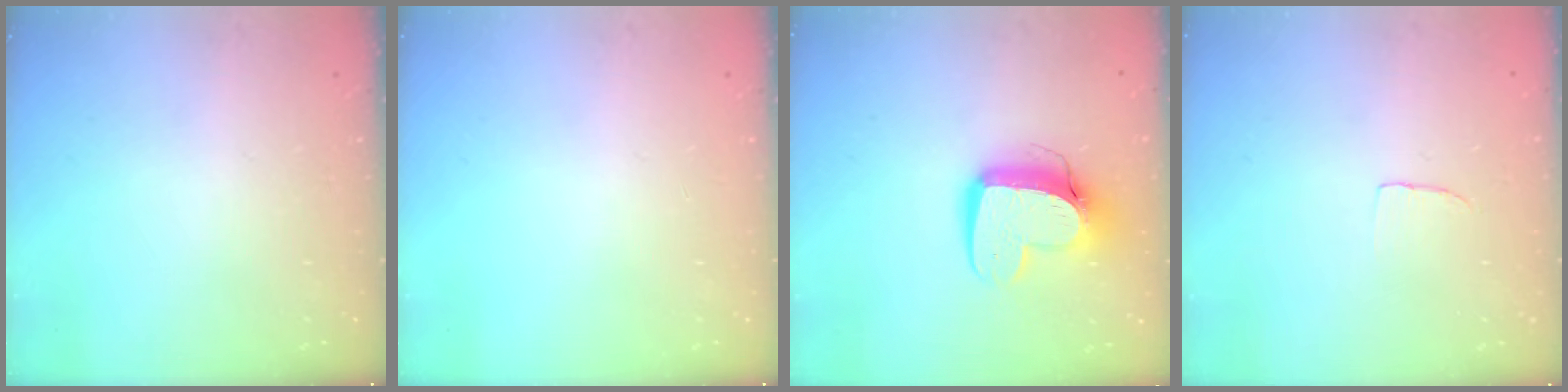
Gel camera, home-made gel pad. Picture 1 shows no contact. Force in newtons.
{"total": 0.0}
{"total": 12.4, "press": 12.3, "slide": 1.2}
{"total": 2.7, "press": 2.7, "slide": 0.2}